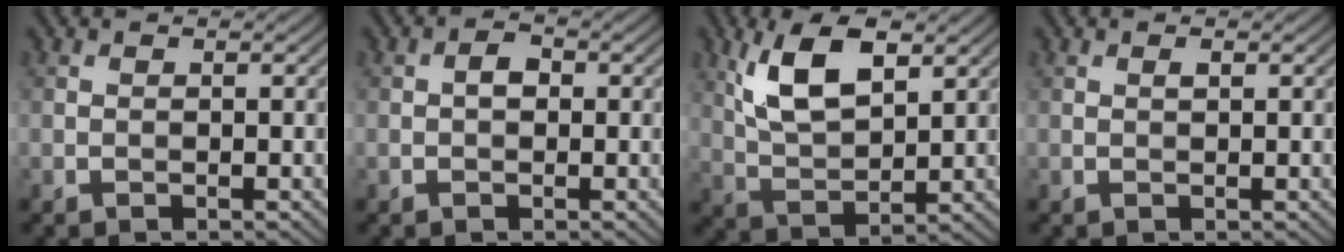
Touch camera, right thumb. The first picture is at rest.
{"total": 1.7, "force": [-0.1, 1.2, 1.2], "torque": [-0.021, 0.002, -0.007]}
{"total": 8.9, "force": [4.3, 3.8, 6.8], "torque": [-0.144, 0.004, 0.088]}
{"total": 0.6, "force": [0.3, 0.2, 0.4], "torque": [-0.008, 0.000, 0.004]}